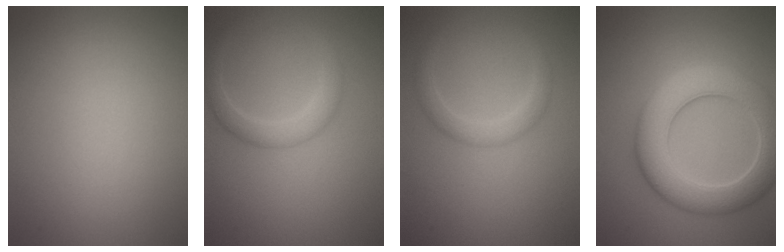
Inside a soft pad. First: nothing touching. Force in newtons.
{"total": 2.6, "press": 2.6, "slide": 0.1}
{"total": 2.1, "press": 2.1, "slide": 0.1}
{"total": 7.7, "press": 7.7, "slide": 0.5}